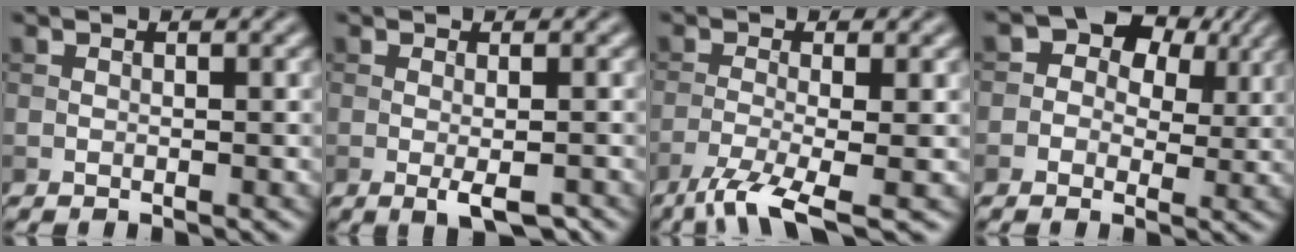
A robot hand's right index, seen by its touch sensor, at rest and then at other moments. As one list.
[{"total": 2.4, "force": [-0.8, 0.4, 2.2], "torque": [-0.039, -0.003, -0.011]}, {"total": 5.2, "force": [-3.1, 1.0, 4.0], "torque": [-0.070, -0.006, -0.070]}, {"total": 5.6, "force": [1.8, 4.2, 3.2], "torque": [-0.042, 0.011, 0.005]}]